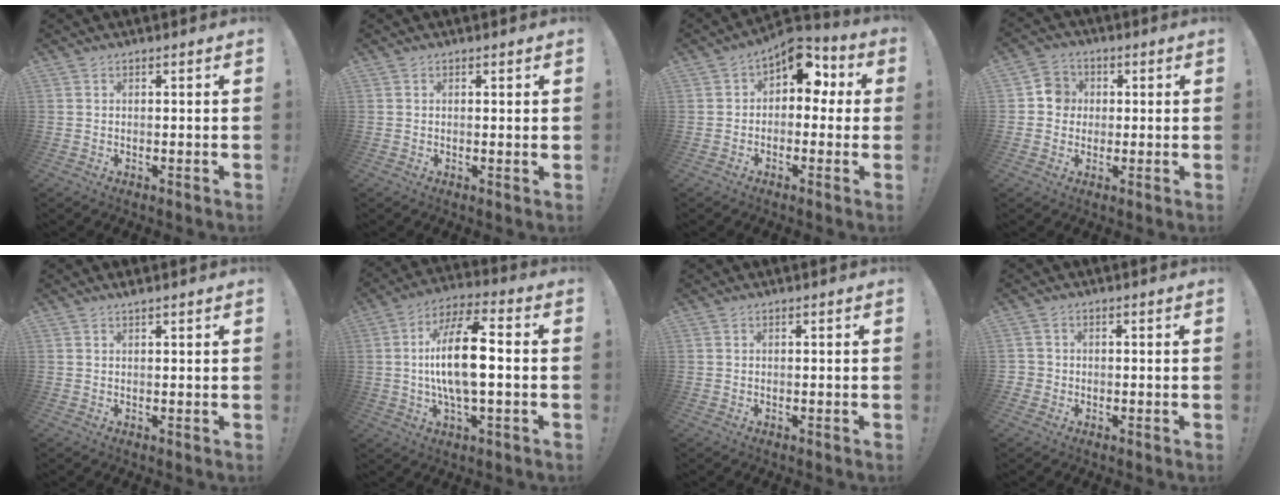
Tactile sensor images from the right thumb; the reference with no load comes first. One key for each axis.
{"total": 1.1, "fx": 0.5, "fy": 0.2, "fz": 1.0, "tx": -0.004, "ty": -0.005, "tz": 0.005}
{"total": 10.8, "fx": 3.9, "fy": 7.2, "fz": 7.0, "tx": -0.084, "ty": -0.018, "tz": 0.074}
{"total": 6.3, "fx": 0.2, "fy": 6.0, "fz": 2.0, "tx": -0.020, "ty": 0.006, "tz": 0.004}
{"total": 0.9, "fx": 0.8, "fy": -0.2, "fz": 0.3, "tx": -0.013, "ty": 0.003, "tz": 0.015}
{"total": 15.9, "fx": -0.4, "fy": 5.6, "fz": 14.9, "tx": -0.280, "ty": 0.007, "tz": -0.016}
{"total": 0.0}
{"total": 1.9, "fx": -0.4, "fy": 1.8, "fz": 0.4, "tx": 0.000, "ty": 0.001, "tz": -0.008}